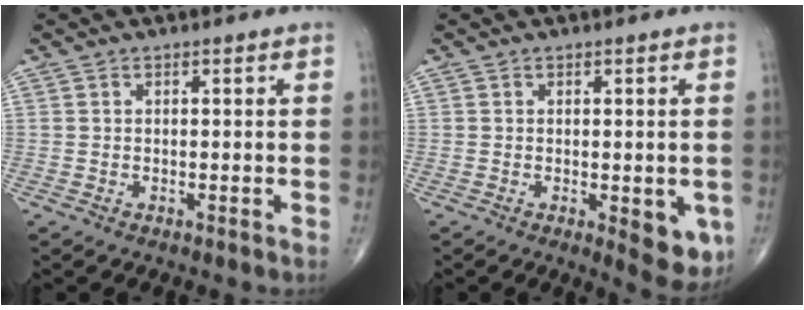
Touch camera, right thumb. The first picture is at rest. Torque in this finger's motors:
{"motor_torque": [0.85, 1.14, 0.21, -0.34, 0.13]}